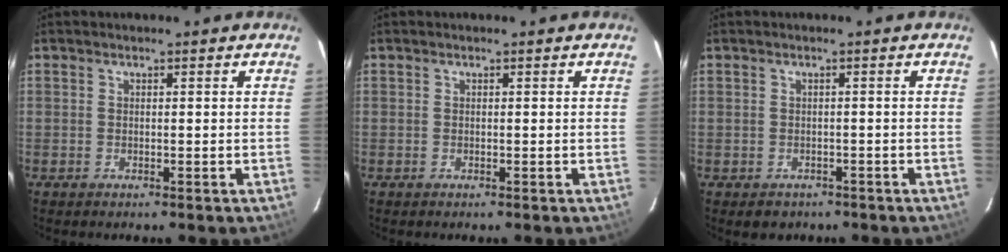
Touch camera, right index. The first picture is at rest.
{"total": 0.0}
{"total": 2.8, "force": [-1.6, 2.3, 0.5], "torque": [-0.009, 0.004, -0.016]}